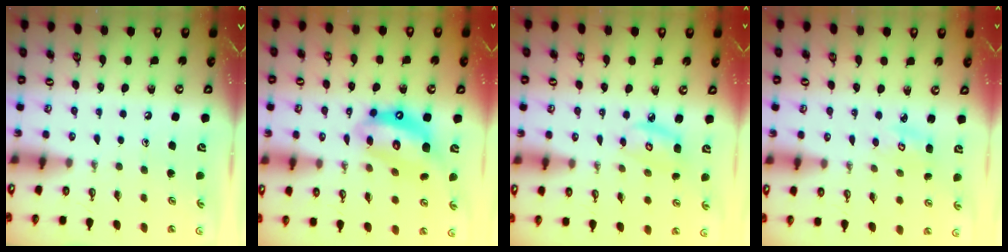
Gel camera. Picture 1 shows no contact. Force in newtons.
{"total": 13.5, "press": 13.4, "slide": 1.7}
{"total": 5.2, "press": 5.1, "slide": 0.3}
{"total": 3.6, "press": 3.6, "slide": 0.2}